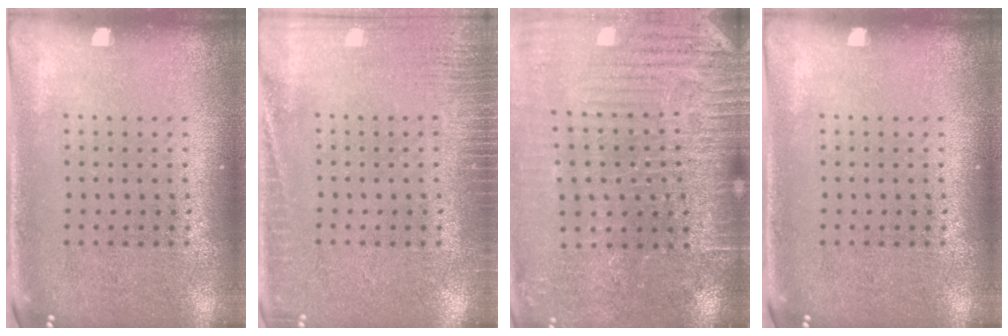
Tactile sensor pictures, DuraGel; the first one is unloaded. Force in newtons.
{"total": 2.7, "press": 2.7, "slide": 0.5}
{"total": 3.4, "press": 3.4, "slide": 0.1}
{"total": 0.0}